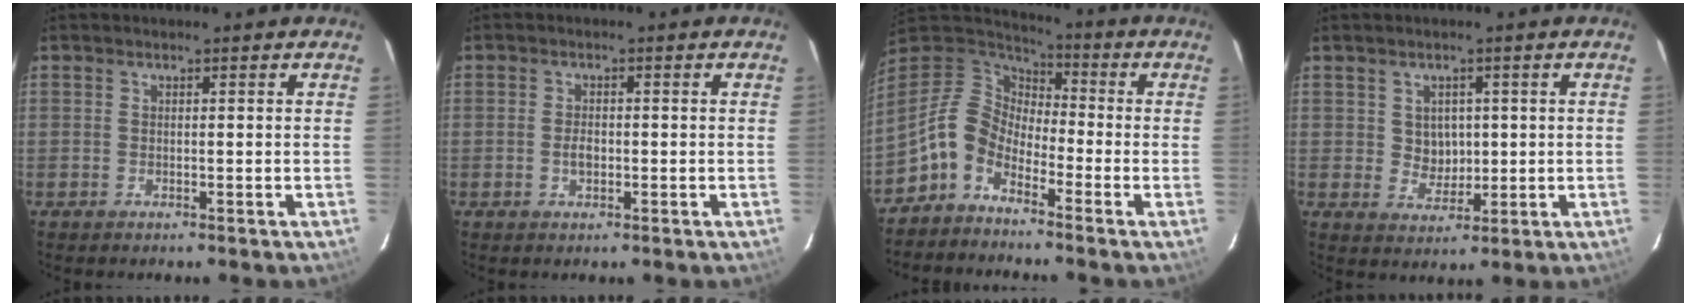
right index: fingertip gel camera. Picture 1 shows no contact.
{"total": 2.1, "force": [-0.5, 1.2, 1.7], "torque": [-0.032, 0.001, -0.009]}
{"total": 9.8, "force": [-6.0, 6.0, 4.9], "torque": [-0.104, 0.022, -0.134]}
{"total": 4.2, "force": [0.7, 3.9, 1.4], "torque": [-0.021, 0.005, 0.021]}